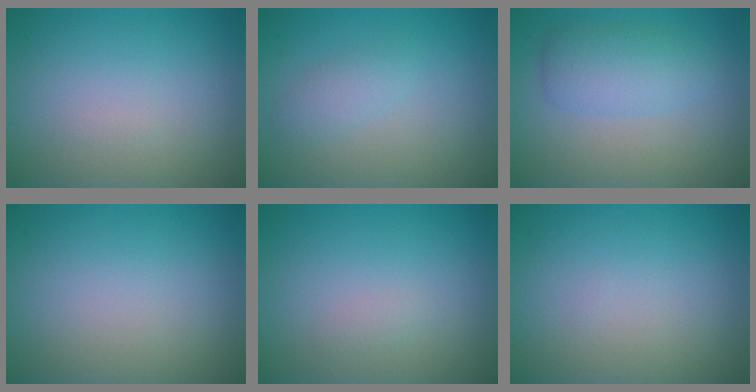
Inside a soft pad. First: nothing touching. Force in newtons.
{"total": 1.6, "press": 1.6, "slide": 0.1}
{"total": 3.5, "press": 3.5, "slide": 0.2}
{"total": 0.0}
{"total": 0.6, "press": 0.6, "slide": 0.0}
{"total": 0.0}